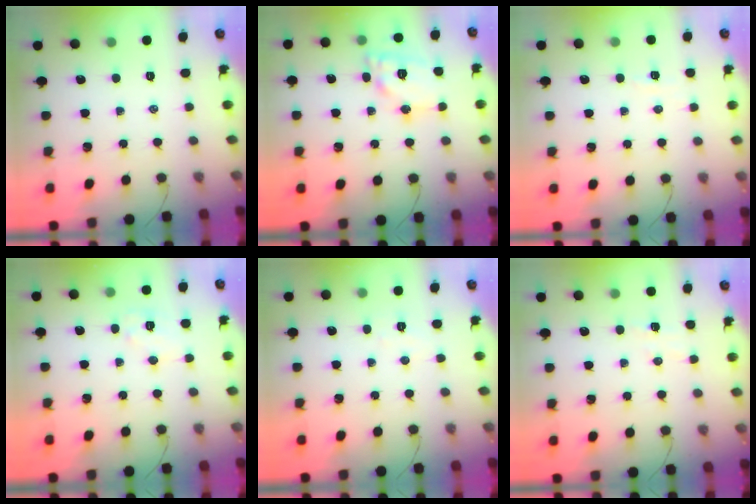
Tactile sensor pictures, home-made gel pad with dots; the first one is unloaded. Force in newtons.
{"total": 13.6, "press": 13.5, "slide": 1.6}
{"total": 2.4, "press": 2.3, "slide": 0.6}
{"total": 6.9, "press": 6.8, "slide": 1.1}
{"total": 4.0, "press": 3.9, "slide": 0.8}
{"total": 4.5, "press": 4.4, "slide": 1.0}